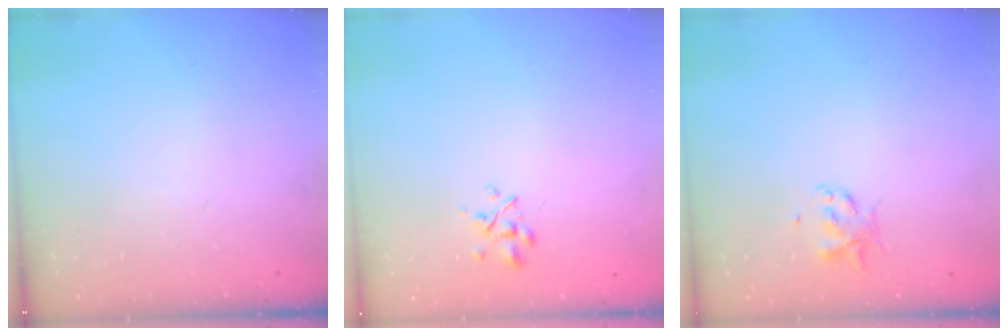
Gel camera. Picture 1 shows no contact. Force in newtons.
{"total": 2.3, "press": 2.2, "slide": 0.9}
{"total": 2.5, "press": 2.5, "slide": 0.4}